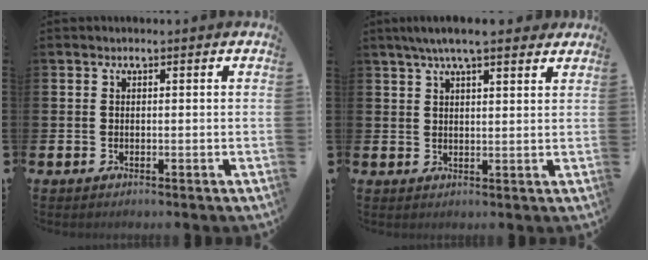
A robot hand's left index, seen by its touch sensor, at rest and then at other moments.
{"total": 5.8, "force": [4.9, 0.9, 2.9], "torque": [-0.060, -0.010, 0.086]}